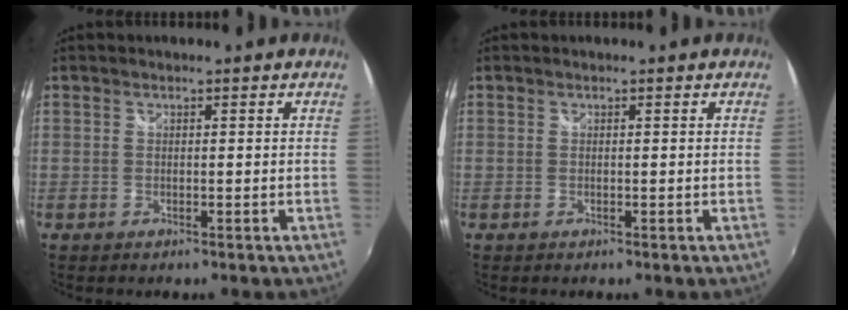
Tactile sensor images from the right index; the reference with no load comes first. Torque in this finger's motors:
{"motor_torque": [-0.09, 0.07, 0.01, 0.00]}